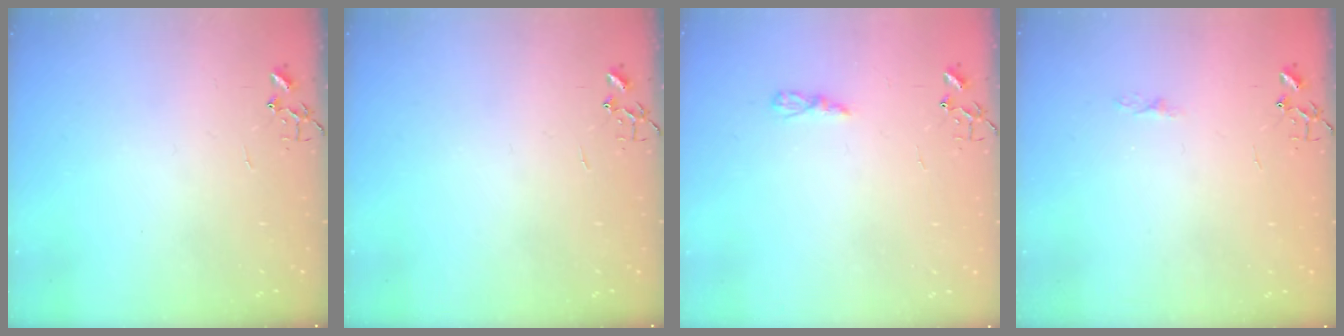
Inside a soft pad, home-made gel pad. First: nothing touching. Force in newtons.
{"total": 0.0}
{"total": 3.5, "press": 3.5, "slide": 0.4}
{"total": 3.6, "press": 3.5, "slide": 0.5}